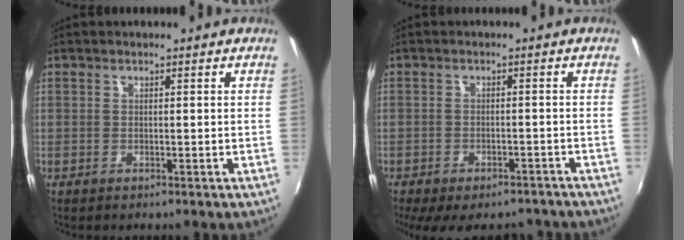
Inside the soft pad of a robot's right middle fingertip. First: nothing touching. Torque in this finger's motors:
{"motor_torque": [1.06, -1.08, 0.61, 0.17]}